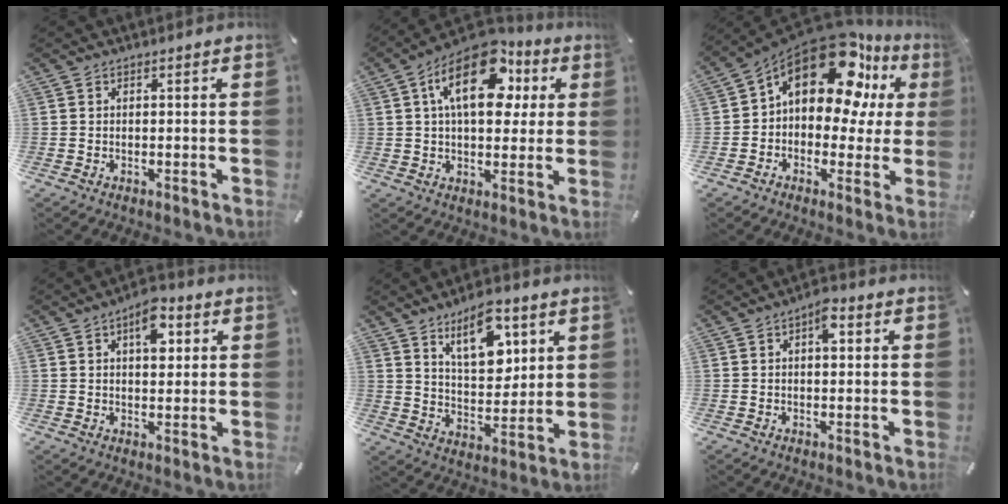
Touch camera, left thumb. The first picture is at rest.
{"total": 18.0, "force": [6.2, 10.4, 13.2], "torque": [-0.218, -0.015, 0.103]}
{"total": 18.3, "force": [9.4, 10.3, 11.9], "torque": [-0.195, -0.063, 0.158]}
{"total": 7.5, "force": [2.7, 4.2, 5.6], "torque": [-0.066, -0.006, 0.041]}
{"total": 13.5, "force": [7.7, 7.1, 8.5], "torque": [-0.120, -0.031, 0.132]}
{"total": 4.2, "force": [1.0, 2.2, 3.5], "torque": [-0.041, -0.003, 0.008]}